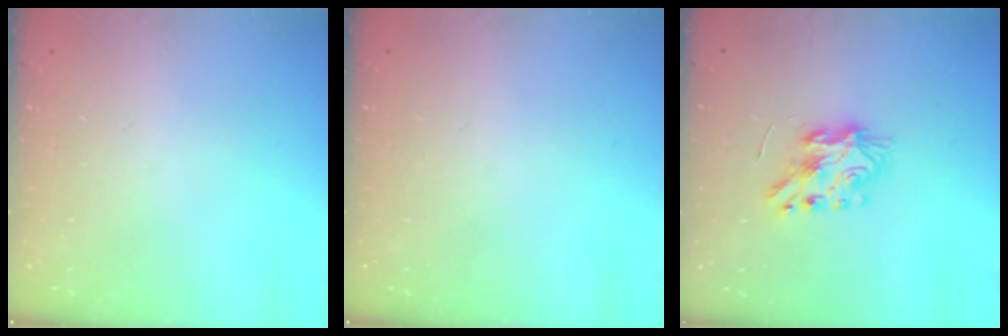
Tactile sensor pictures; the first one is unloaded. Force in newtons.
{"total": 0.0}
{"total": 7.7, "press": 7.7, "slide": 0.6}